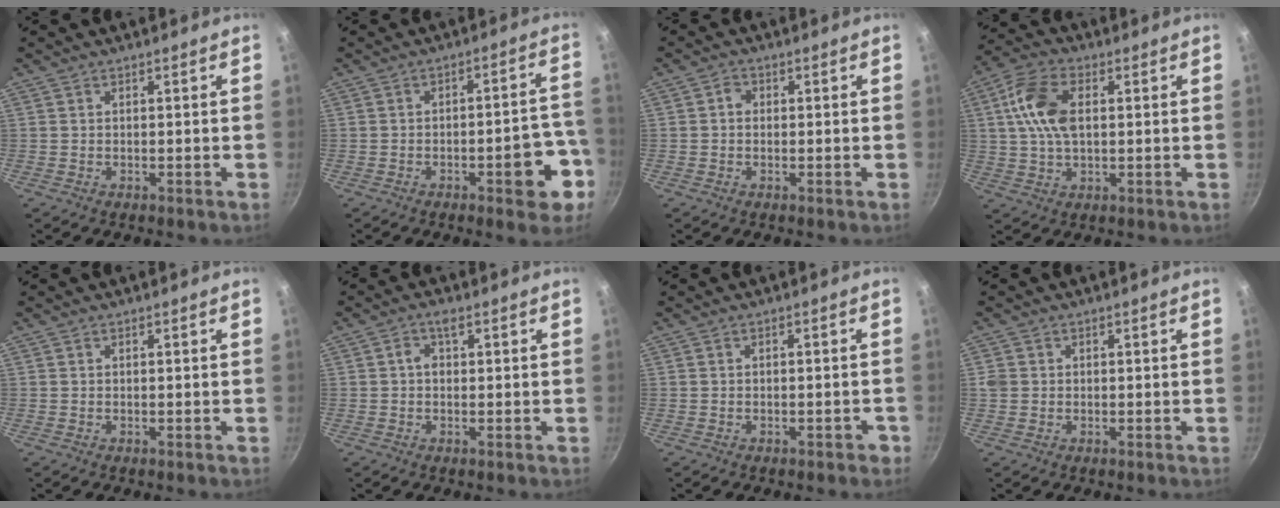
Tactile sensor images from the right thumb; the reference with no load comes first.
{"total": 10.4, "force": [-4.4, 4.0, 8.5], "torque": [-0.075, 0.040, -0.051]}
{"total": 2.0, "force": [0.1, 1.7, 1.0], "torque": [-0.012, 0.005, -0.003]}
{"total": 10.9, "force": [2.0, 6.2, 8.7], "torque": [-0.163, 0.015, 0.029]}
{"total": 0.0}
{"total": 2.6, "force": [0.4, 1.7, 2.0], "torque": [-0.027, 0.007, 0.003]}
{"total": 1.6, "force": [-1.0, 0.9, 0.9], "torque": [-0.002, 0.019, -0.003]}
{"total": 1.8, "force": [0.1, 1.6, 0.7], "torque": [-0.010, 0.003, -0.001]}